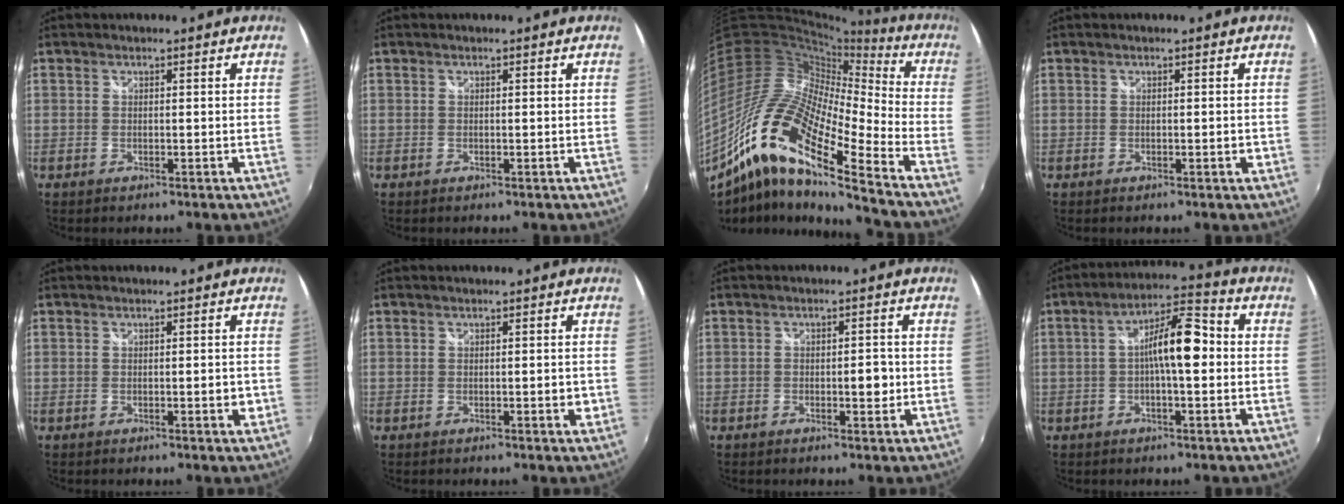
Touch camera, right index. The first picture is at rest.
{"total": 0.0}
{"total": 21.4, "force": [-11.9, 4.9, 17.1], "torque": [-0.300, -0.025, -0.247]}
{"total": 0.8, "force": [-0.2, 0.3, 0.8], "torque": [-0.009, 0.004, -0.002]}
{"total": 1.9, "force": [-0.4, 0.8, 1.7], "torque": [-0.021, 0.003, -0.003]}
{"total": 1.6, "force": [-0.3, 0.7, 1.4], "torque": [-0.018, 0.003, -0.002]}
{"total": 3.1, "force": [-0.7, 1.7, 2.4], "torque": [-0.032, 0.001, -0.011]}
{"total": 9.3, "force": [-0.2, 2.4, 9.0], "torque": [-0.148, 0.025, -0.008]}